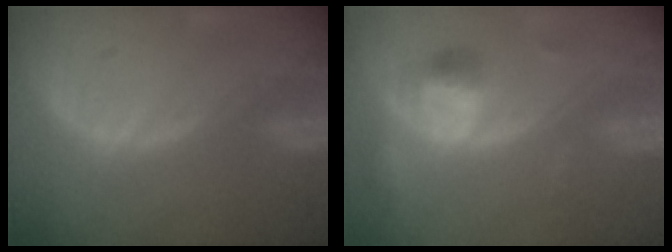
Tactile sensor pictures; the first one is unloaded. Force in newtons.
{"total": 5.3, "press": 4.9, "slide": 2.2}